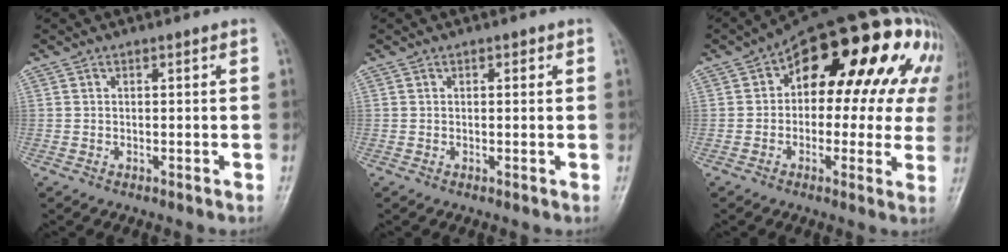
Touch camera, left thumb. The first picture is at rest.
{"total": 0.8, "force": [0.4, 0.6, 0.4], "torque": [0.001, 0.000, 0.003]}
{"total": 21.9, "force": [6.9, 11.3, 17.4], "torque": [-0.183, 0.032, 0.085]}